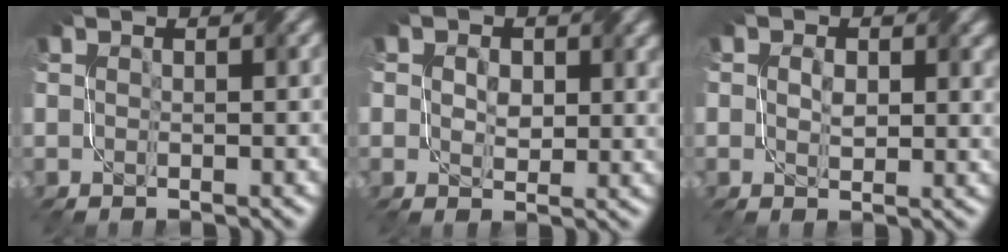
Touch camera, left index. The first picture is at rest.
{"total": 3.0, "force": [0.8, 2.2, 1.9], "torque": [-0.036, -0.005, 0.014]}
{"total": 2.5, "force": [0.5, 1.6, 1.8], "torque": [-0.034, -0.002, 0.011]}